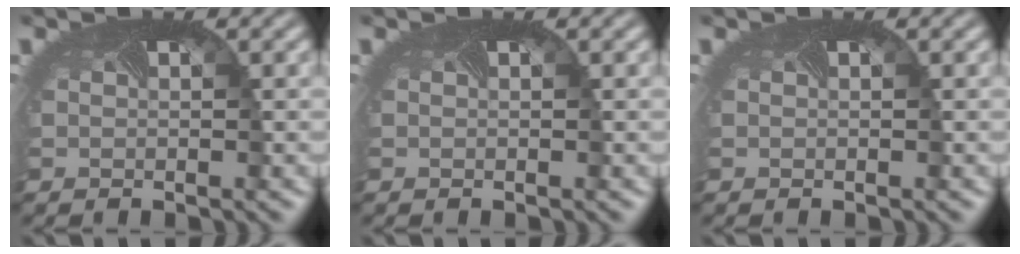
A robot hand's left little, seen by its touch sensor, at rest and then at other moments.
{"total": 0.0}
{"total": 0.0}